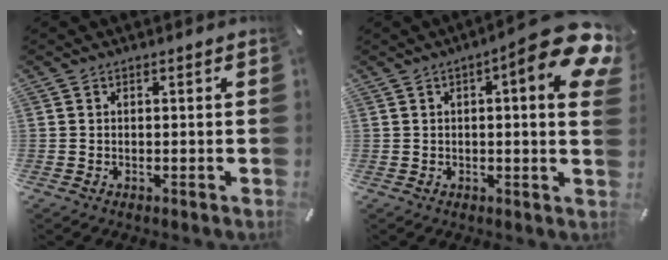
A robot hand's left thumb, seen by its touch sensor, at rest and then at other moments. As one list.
[{"total": 13.2, "force": [5.7, 2.7, 11.7], "torque": [-0.145, -0.045, 0.086]}]